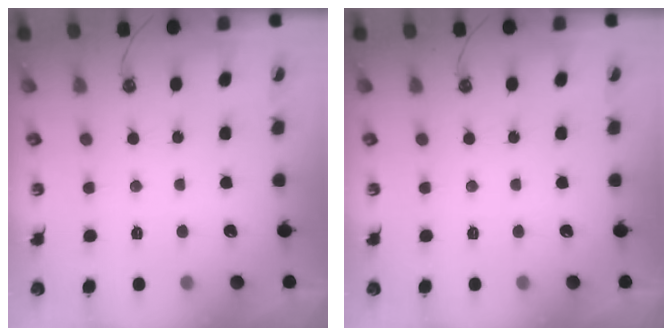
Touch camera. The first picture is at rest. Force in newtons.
{"total": 0.0}